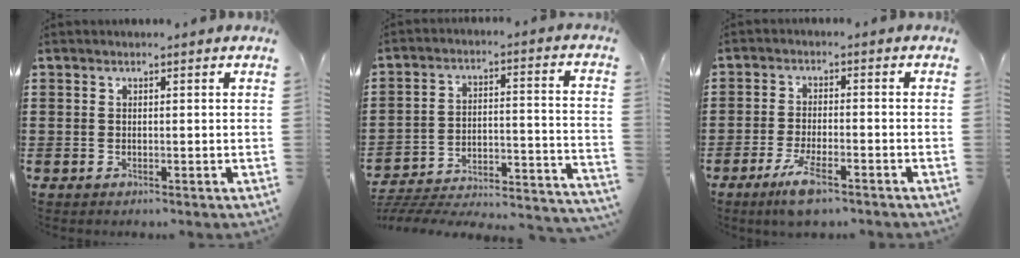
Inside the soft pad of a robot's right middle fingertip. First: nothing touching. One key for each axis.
{"total": 3.5, "fx": -3.3, "fy": 0.7, "fz": 1.2, "tx": -0.033, "ty": -0.017, "tz": -0.076}
{"total": 6.1, "fx": -3.7, "fy": 1.5, "fz": 4.5, "tx": -0.099, "ty": -0.006, "tz": -0.071}